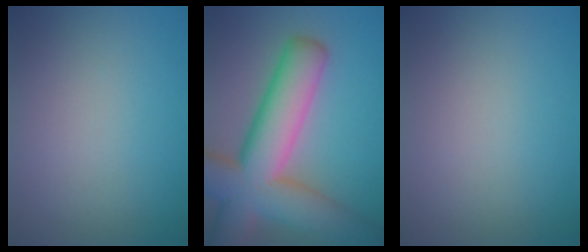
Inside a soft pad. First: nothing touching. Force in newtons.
{"total": 12.2, "press": 12.1, "slide": 0.6}
{"total": 0.0}